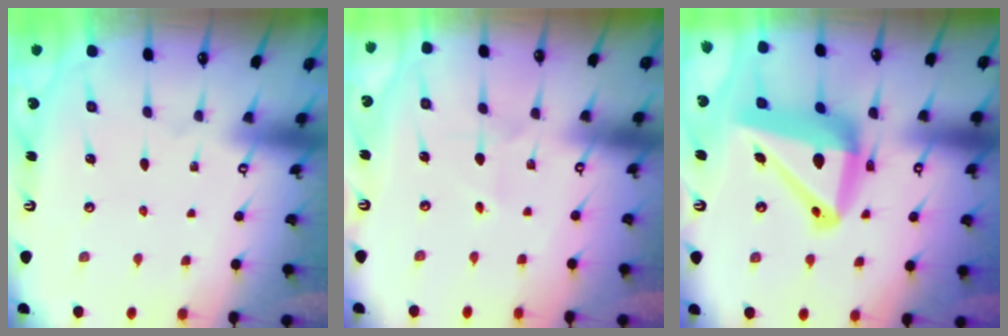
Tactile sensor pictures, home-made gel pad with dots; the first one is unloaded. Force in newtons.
{"total": 2.8, "press": 2.7, "slide": 0.4}
{"total": 18.6, "press": 18.4, "slide": 2.9}